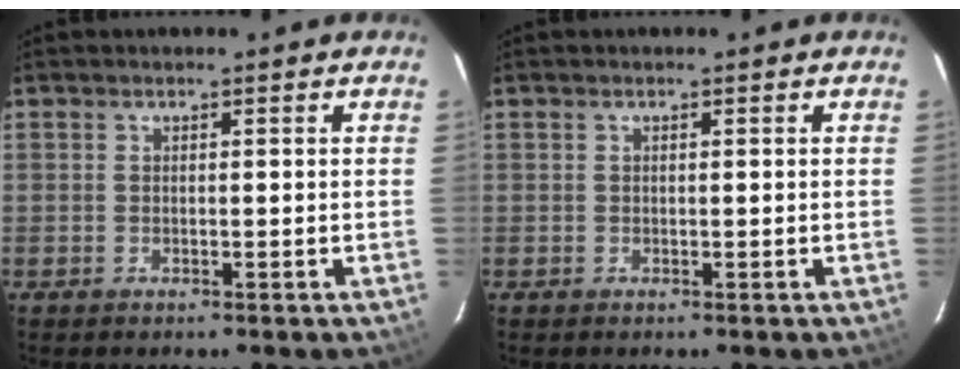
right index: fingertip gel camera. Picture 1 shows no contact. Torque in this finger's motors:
{"motor_torque": [-0.52, 0.04, 0.11, 0.02]}